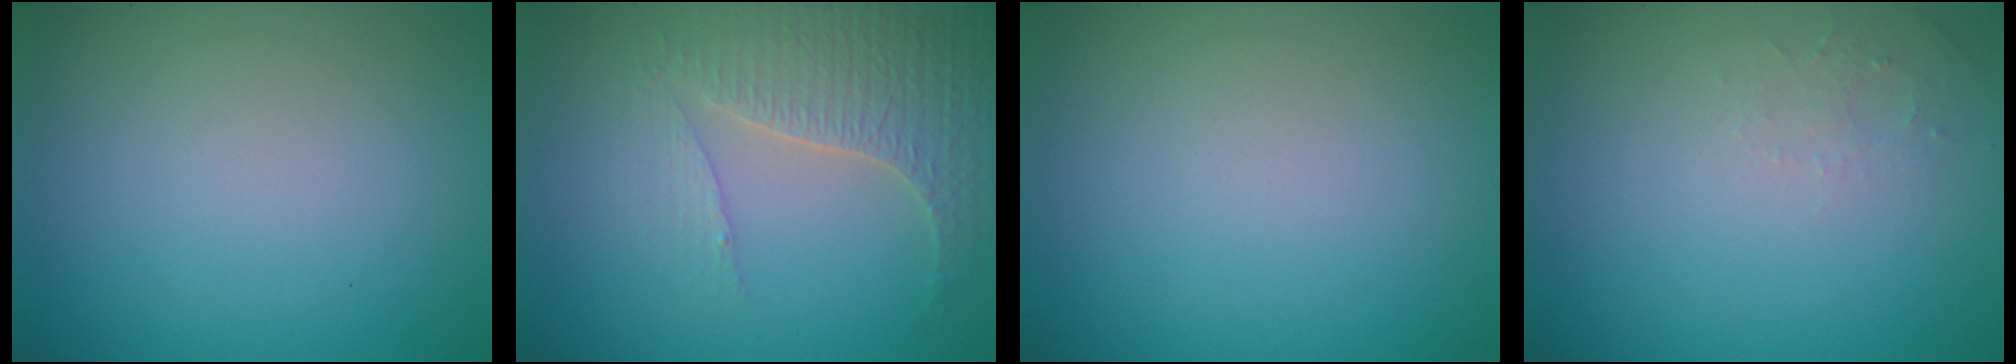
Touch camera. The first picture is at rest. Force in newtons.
{"total": 3.4, "press": 3.4, "slide": 0.5}
{"total": 0.0}
{"total": 1.2, "press": 1.2, "slide": 0.3}